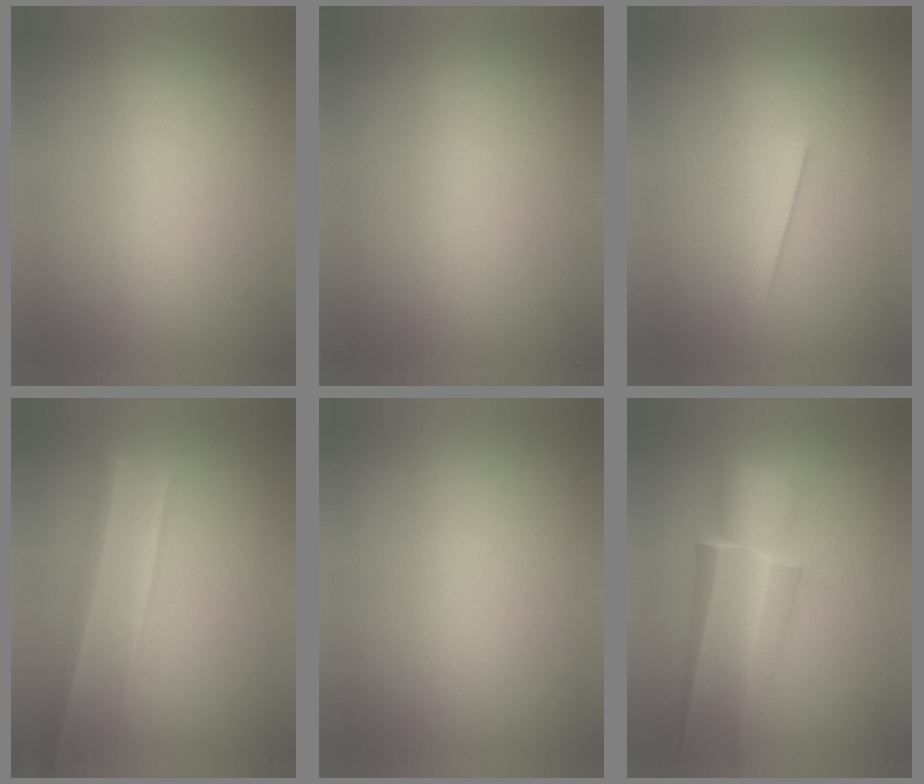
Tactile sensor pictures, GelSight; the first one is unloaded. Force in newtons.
{"total": 0.0}
{"total": 1.1}
{"total": 2.2}
{"total": 0.0}
{"total": 4.6}